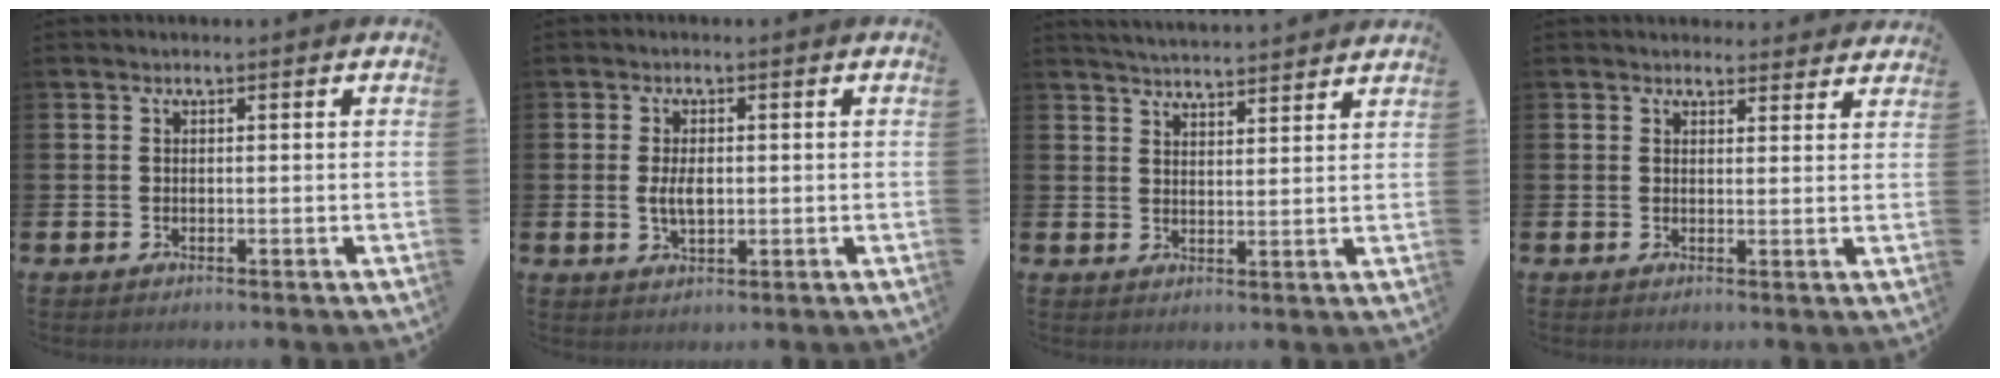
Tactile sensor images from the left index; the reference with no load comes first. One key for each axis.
{"total": 3.3, "fx": 0.2, "fy": 1.7, "fz": 2.8, "tx": -0.043, "ty": 0.001, "tz": -0.001}
{"total": 4.4, "fx": 4.4, "fy": -0.1, "fz": 0.0, "tx": -0.014, "ty": -0.025, "tz": 0.079}
{"total": 2.8, "fx": 2.7, "fy": 0.8, "fz": -0.2, "tx": 0.010, "ty": -0.016, "tz": 0.047}